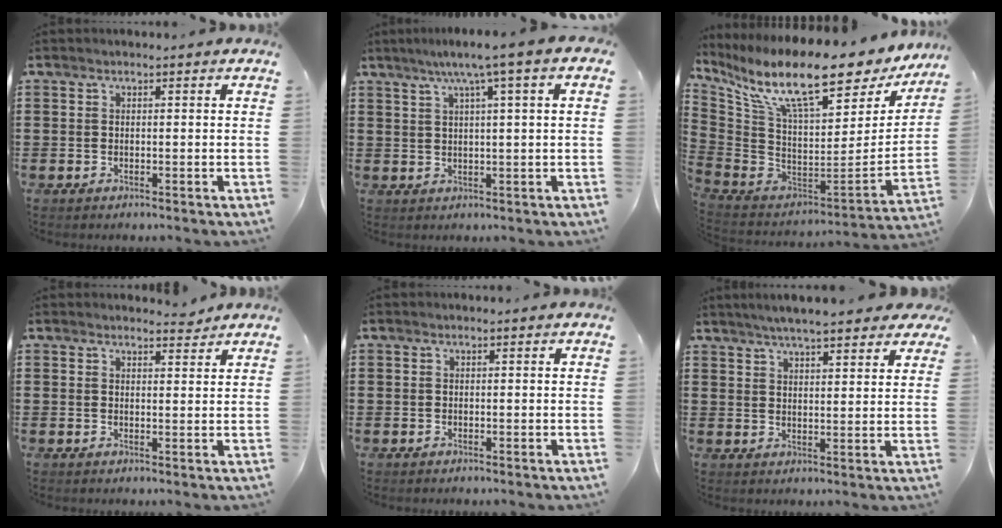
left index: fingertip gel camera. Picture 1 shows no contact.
{"total": 4.9, "force": [2.1, -0.6, 4.4], "torque": [-0.090, -0.002, 0.031]}
{"total": 15.6, "force": [10.1, 3.4, 11.4], "torque": [-0.237, -0.071, 0.164]}
{"total": 2.5, "force": [2.4, 0.5, 0.5], "torque": [-0.008, -0.004, 0.043]}
{"total": 0.0}
{"total": 5.1, "force": [4.6, 0.3, 2.0], "torque": [-0.056, -0.009, 0.082]}